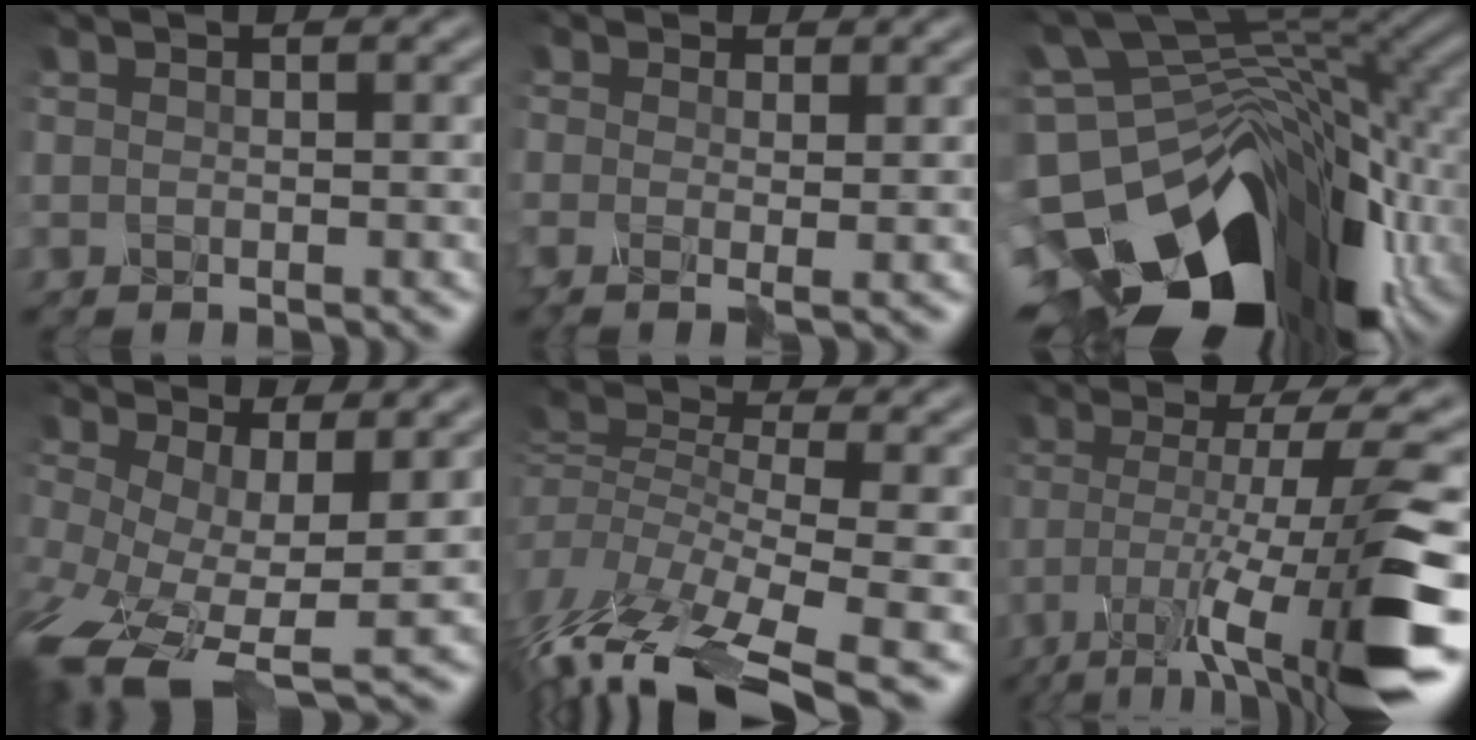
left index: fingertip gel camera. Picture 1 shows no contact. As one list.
[{"total": 2.0, "force": [0.4, 0.7, 1.8], "torque": [-0.020, 0.009, -0.003]}, {"total": 15.3, "force": [-8.1, 9.8, 8.6], "torque": [-0.154, -0.022, -0.122]}, {"total": 9.1, "force": [-3.2, 4.5, 7.3], "torque": [-0.182, -0.039, -0.048]}, {"total": 9.5, "force": [-5.8, 3.2, 6.8], "torque": [-0.159, -0.001, -0.104]}, {"total": 11.0, "force": [-4.6, 2.1, 9.8], "torque": [-0.162, 0.004, -0.080]}]